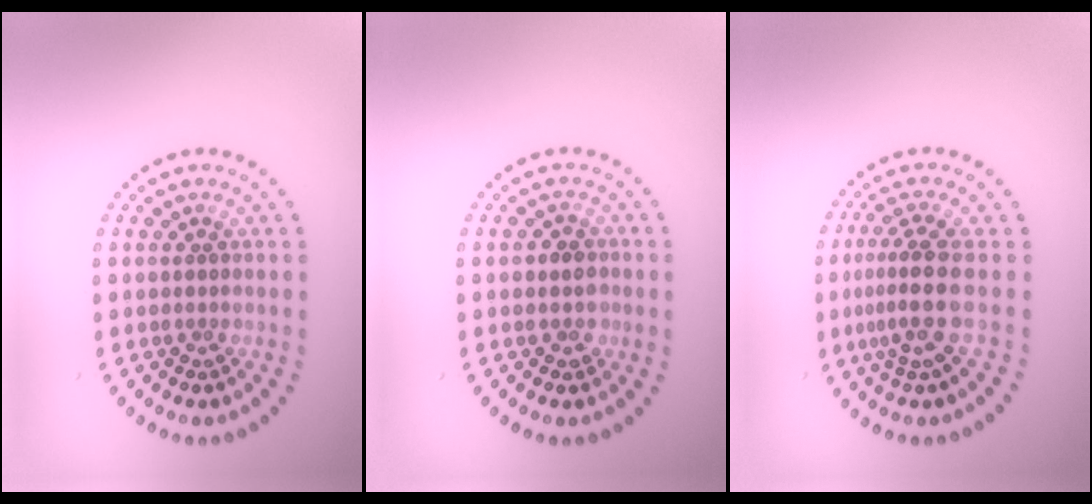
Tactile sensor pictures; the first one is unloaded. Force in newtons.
{"total": 1.9, "press": 1.8, "slide": 0.5}
{"total": 3.4, "press": 2.5, "slide": 2.3}